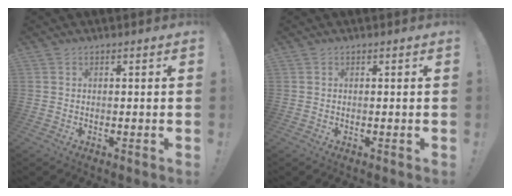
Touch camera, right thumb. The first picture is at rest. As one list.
[{"total": 0.0}]